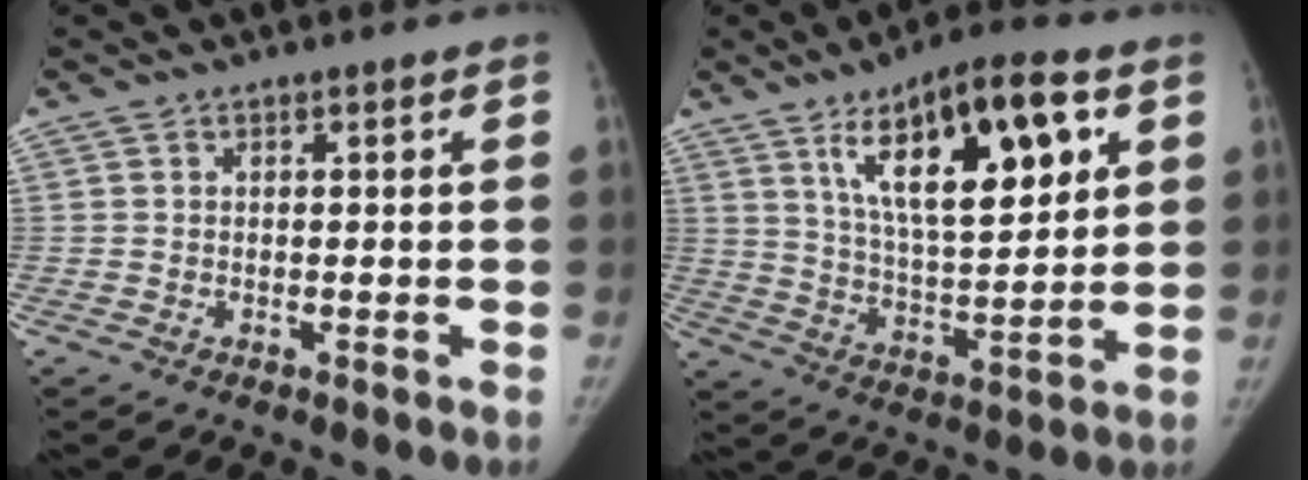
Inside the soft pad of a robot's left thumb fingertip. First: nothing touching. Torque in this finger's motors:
{"motor_torque": [0.41, 0.39, 1.52, -0.98, 0.21]}